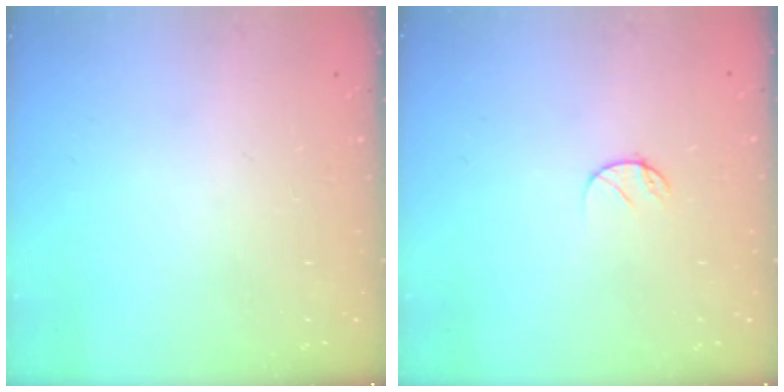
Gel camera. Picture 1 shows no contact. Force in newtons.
{"total": 4.3, "press": 4.3, "slide": 0.3}